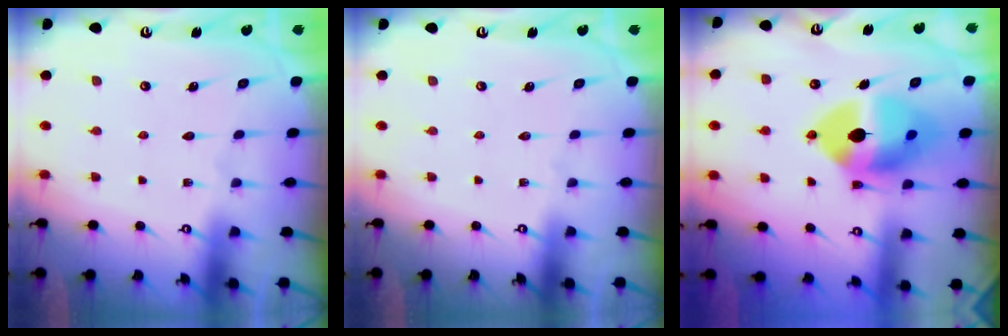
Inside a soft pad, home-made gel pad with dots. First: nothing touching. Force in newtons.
{"total": 0.0}
{"total": 14.2, "press": 14.0, "slide": 2.0}